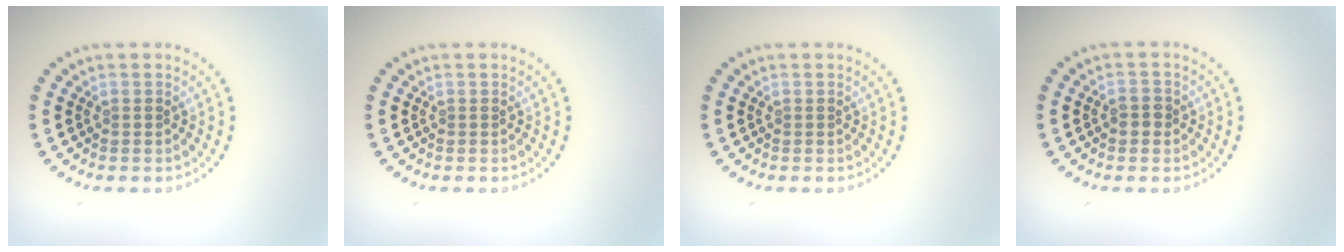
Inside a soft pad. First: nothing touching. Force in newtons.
{"total": 0.0}
{"total": 0.0}
{"total": 1.4, "press": 1.4, "slide": 0.3}